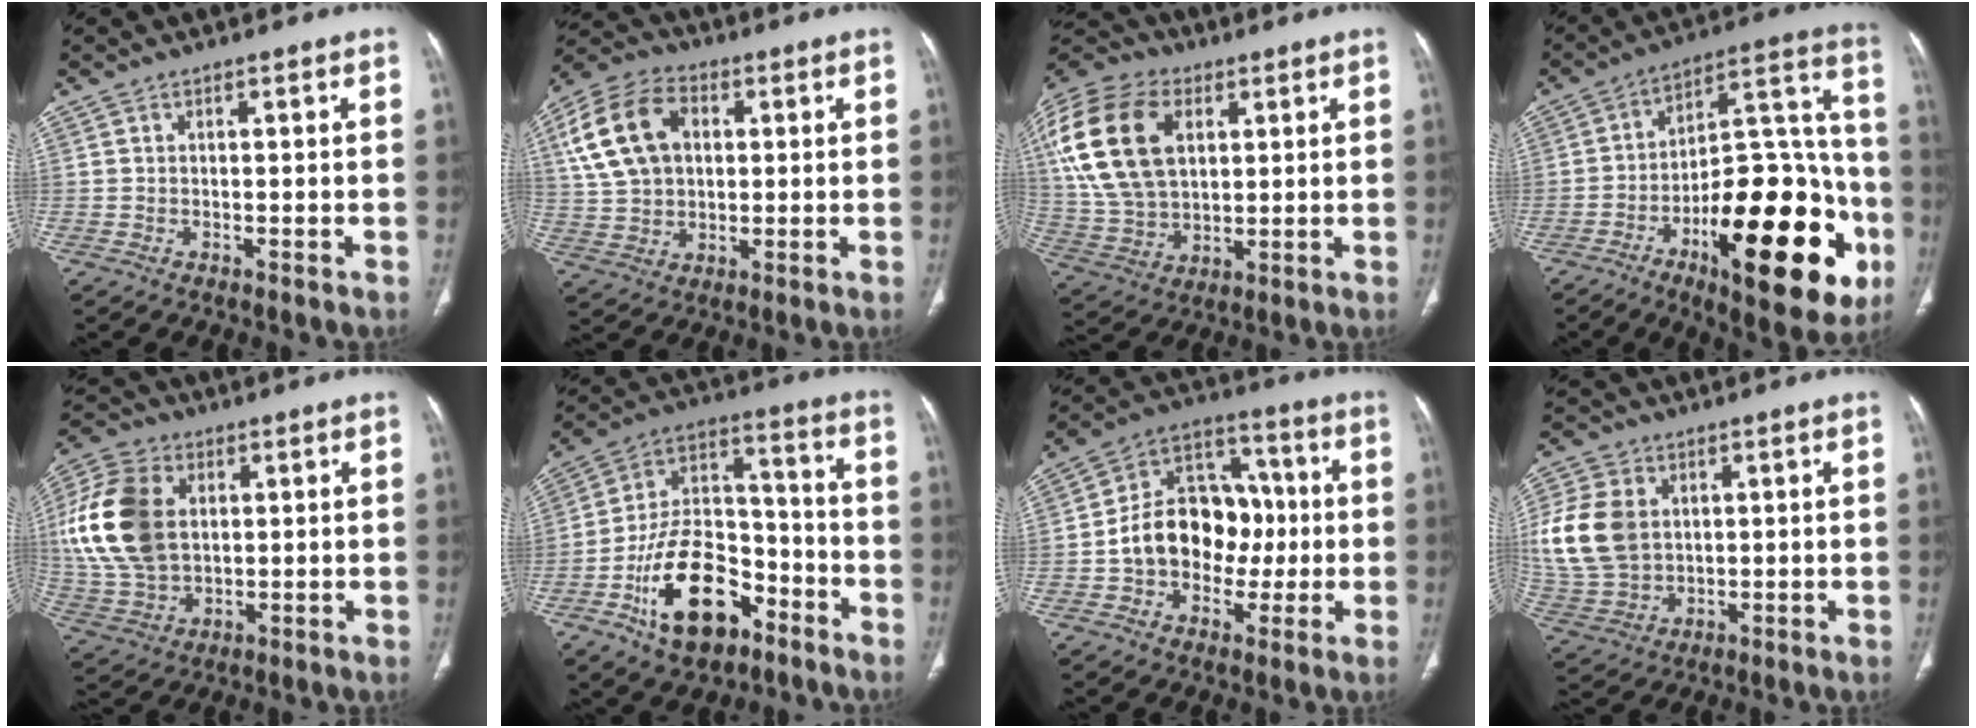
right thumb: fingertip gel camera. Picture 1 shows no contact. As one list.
[{"total": 16.0, "force": [4.0, 11.1, 10.8], "torque": [-0.199, 0.015, 0.072]}, {"total": 22.9, "force": [6.3, 15.0, 16.1], "torque": [-0.335, 0.001, 0.119]}, {"total": 32.0, "force": [-11.8, 13.0, 26.8], "torque": [-0.341, 0.067, -0.162]}, {"total": 18.9, "force": [3.1, 13.1, 13.3], "torque": [-0.275, 0.003, 0.065]}, {"total": 19.4, "force": [-9.4, 11.4, 12.6], "torque": [-0.181, 0.079, -0.158]}, {"total": 16.6, "force": [-1.4, 12.6, 10.7], "torque": [-0.127, 0.046, -0.025]}, {"total": 15.1, "force": [2.4, 11.5, 9.5], "torque": [-0.191, 0.002, 0.057]}]